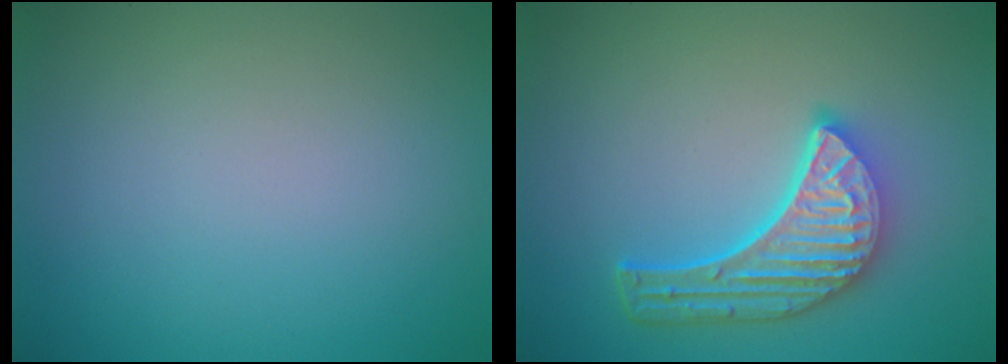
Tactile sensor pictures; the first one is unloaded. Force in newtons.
{"total": 5.8, "press": 4.5, "slide": 3.7}